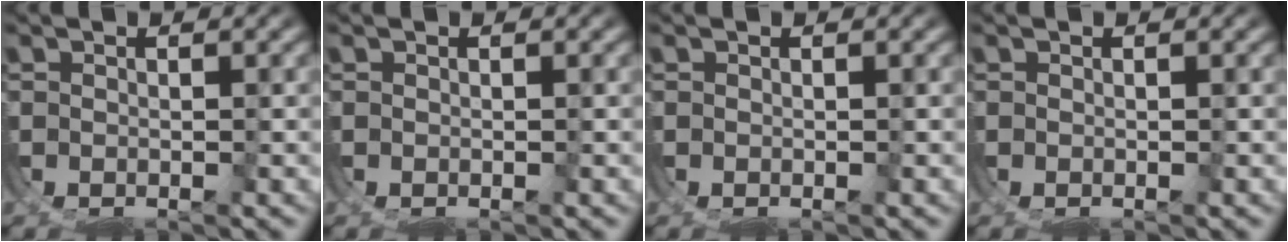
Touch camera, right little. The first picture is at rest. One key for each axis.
{"total": 0.0}
{"total": 0.0}
{"total": 0.0}